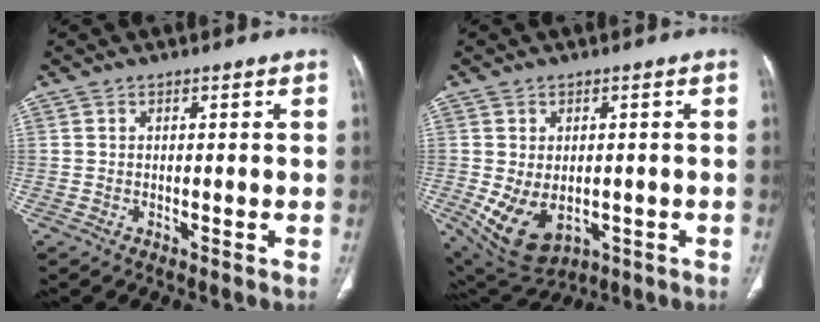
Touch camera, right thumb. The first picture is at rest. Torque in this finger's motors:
{"motor_torque": [-0.64, 0.98, 0.42, 0.66, 0.27]}